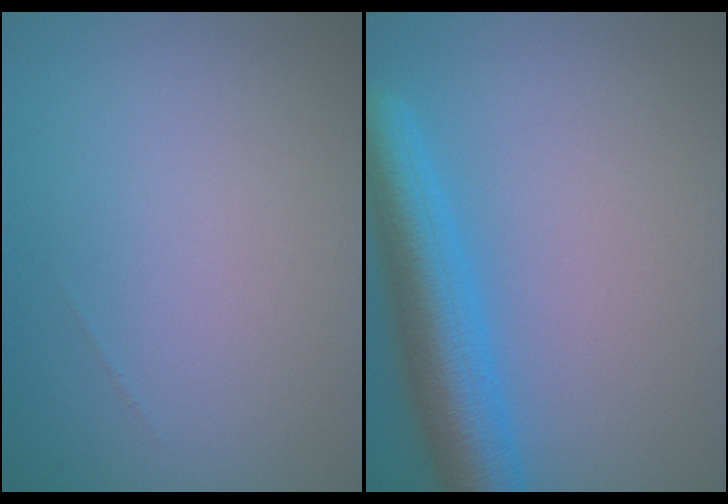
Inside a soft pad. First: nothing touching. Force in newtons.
{"total": 6.7, "press": 6.7, "slide": 0.2}